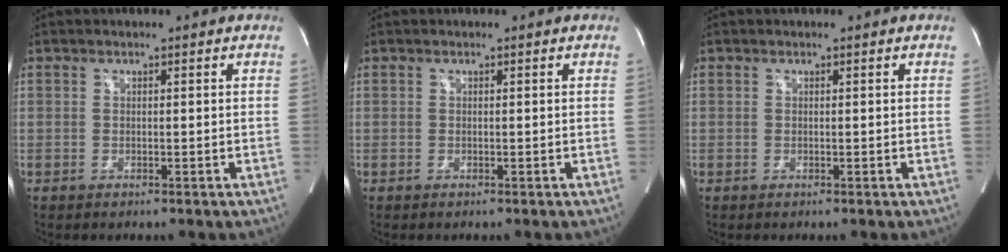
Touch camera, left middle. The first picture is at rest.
{"total": 0.0}
{"total": 0.0}